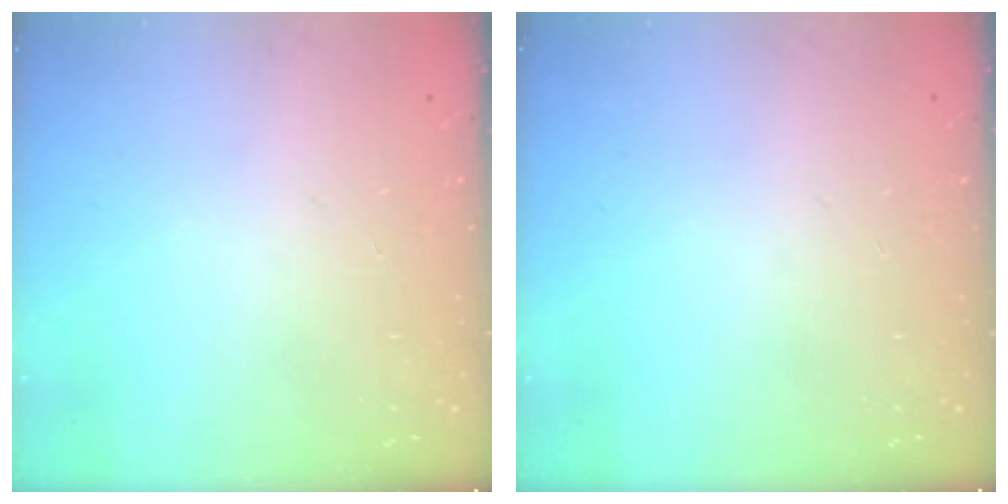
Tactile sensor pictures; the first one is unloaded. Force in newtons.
{"total": 0.0}